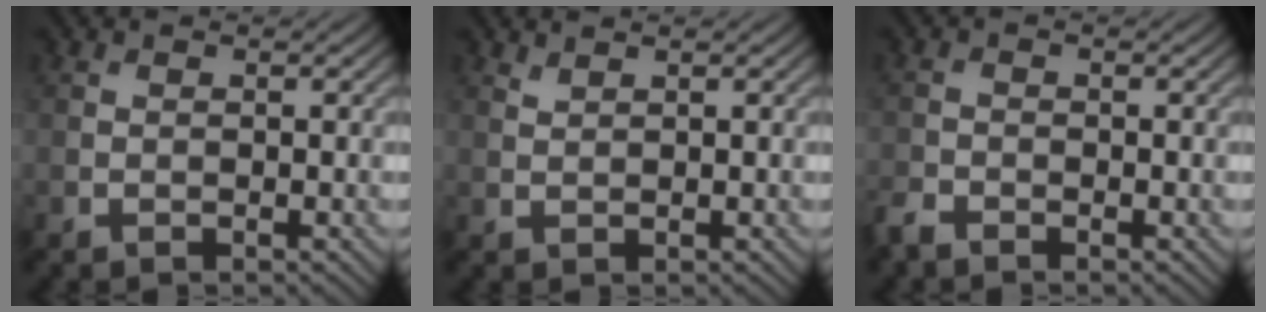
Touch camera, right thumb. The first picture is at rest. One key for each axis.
{"total": 1.0, "fx": 0.9, "fy": 0.1, "fz": 0.3, "tx": -0.009, "ty": 0.002, "tz": 0.023}
{"total": 1.9, "fx": -1.7, "fy": 0.6, "fz": 0.5, "tx": -0.016, "ty": -0.006, "tz": -0.044}